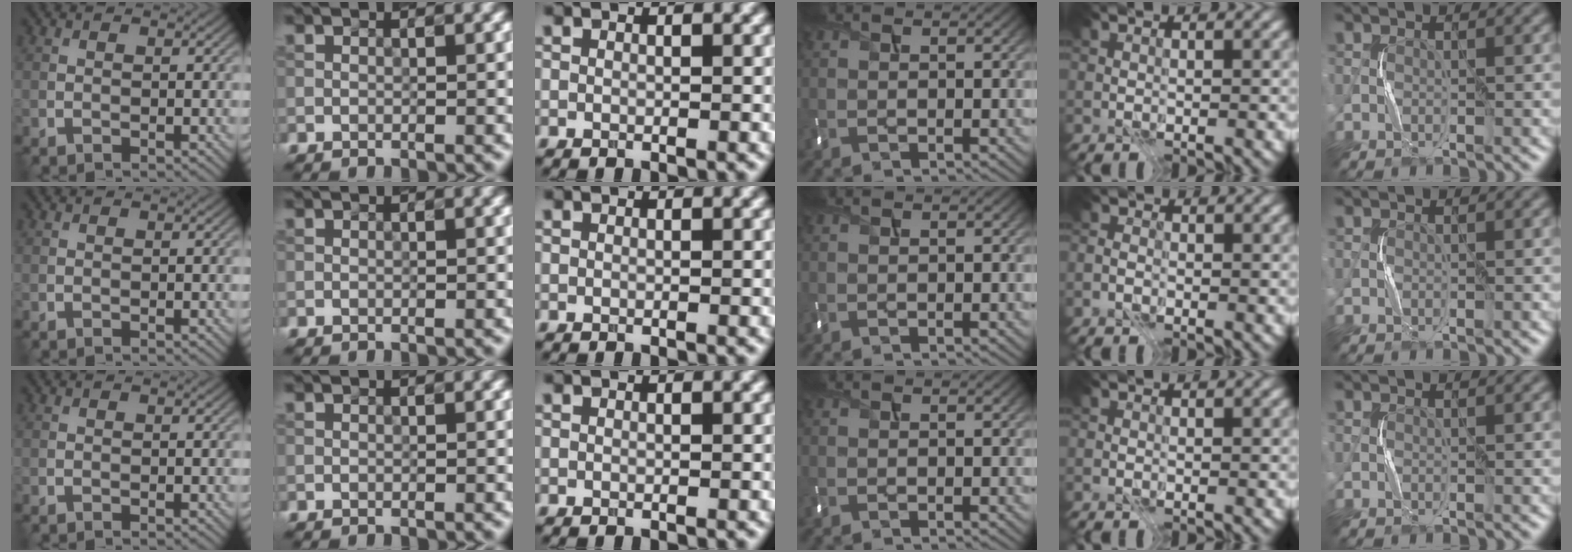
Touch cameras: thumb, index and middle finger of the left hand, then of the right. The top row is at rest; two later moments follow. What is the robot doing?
{"motion": "press", "object": "keyboard"}